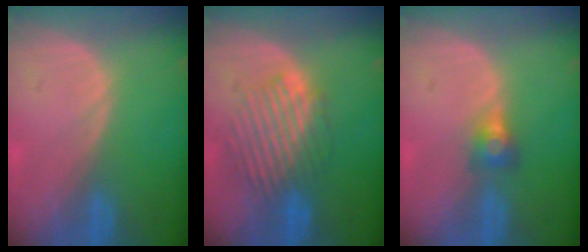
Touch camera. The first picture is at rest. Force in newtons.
{"total": 6.8, "press": 6.7, "slide": 0.7}
{"total": 2.8, "press": 2.6, "slide": 1.0}